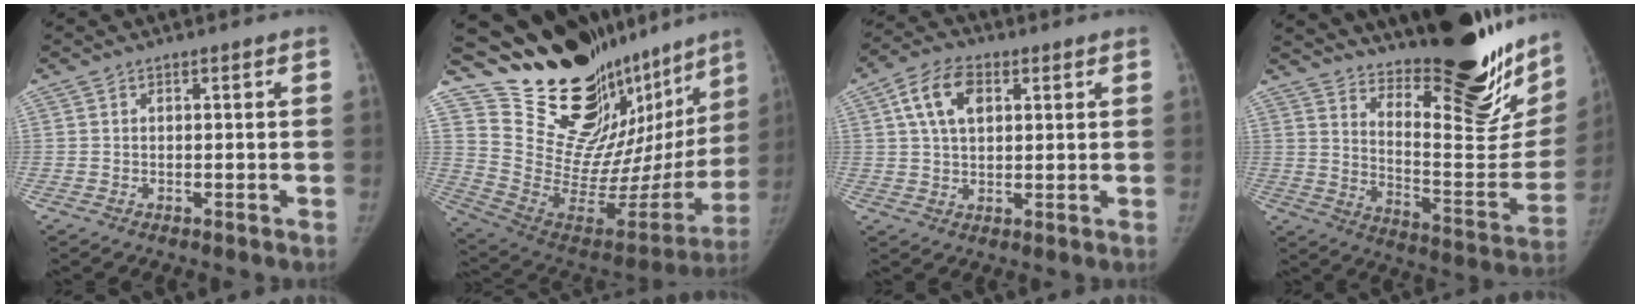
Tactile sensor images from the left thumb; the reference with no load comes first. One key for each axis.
{"total": 33.4, "fx": 27.0, "fy": 12.2, "fz": 15.4, "tx": -0.212, "ty": -0.183, "tz": 0.406}
{"total": 8.8, "fx": 3.0, "fy": 5.3, "fz": 6.3, "tx": -0.105, "ty": 0.005, "tz": 0.050}
{"total": 33.7, "fx": 24.9, "fy": 9.2, "fz": 20.7, "tx": -0.263, "ty": -0.150, "tz": 0.349}